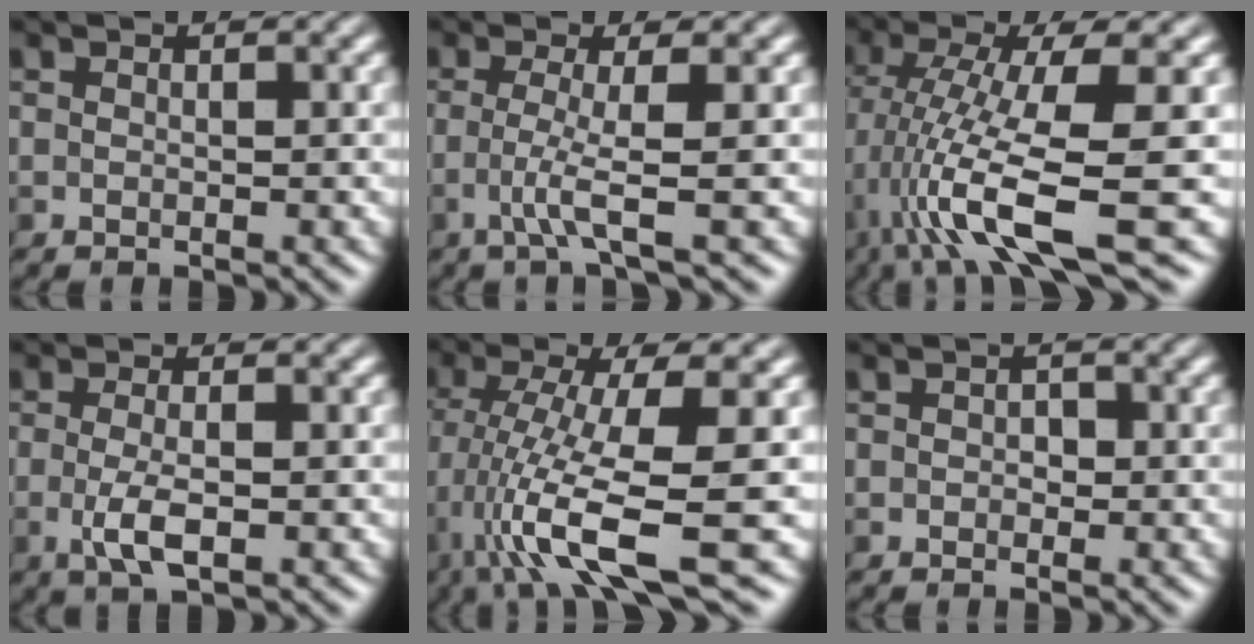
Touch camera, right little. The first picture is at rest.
{"total": 2.8, "force": [-1.1, -0.4, 2.6], "torque": [-0.062, 0.001, -0.023]}
{"total": 9.4, "force": [-2.9, 1.8, 8.8], "torque": [-0.180, -0.004, -0.051]}
{"total": 3.0, "force": [-0.9, 1.0, 2.7], "torque": [-0.063, -0.003, -0.016]}
{"total": 9.3, "force": [-3.2, 1.7, 8.5], "torque": [-0.177, -0.006, -0.057]}
{"total": 1.6, "force": [0.4, 1.4, 0.7], "torque": [0.011, 0.006, -0.012]}